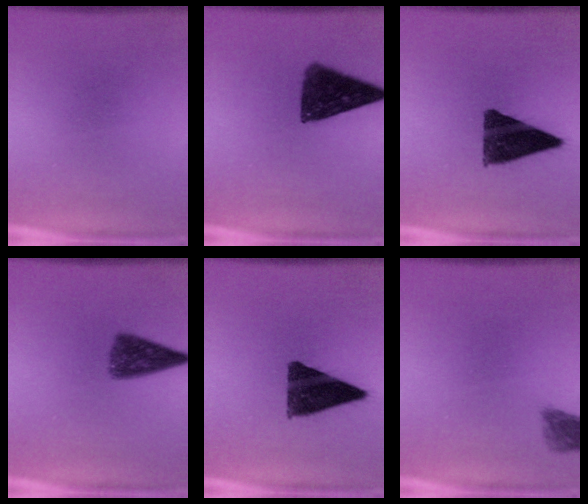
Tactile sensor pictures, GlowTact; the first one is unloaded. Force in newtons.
{"total": 11.7}
{"total": 11.9}
{"total": 6.3}
{"total": 11.9}
{"total": 2.4}